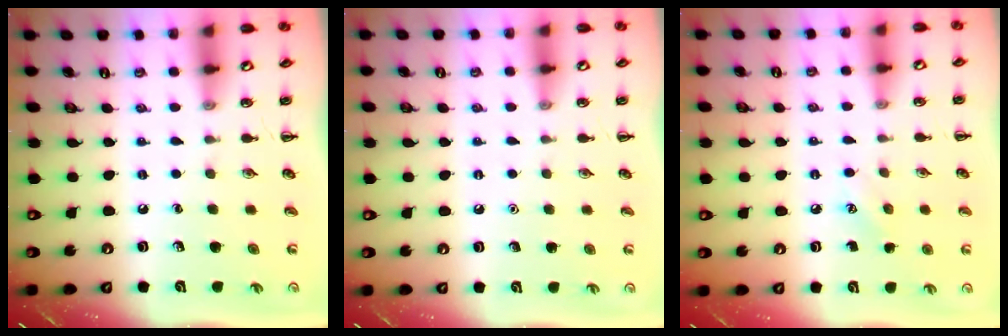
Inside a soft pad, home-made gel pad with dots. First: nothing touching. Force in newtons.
{"total": 1.6, "press": 1.6, "slide": 0.1}
{"total": 6.0, "press": 5.8, "slide": 1.6}